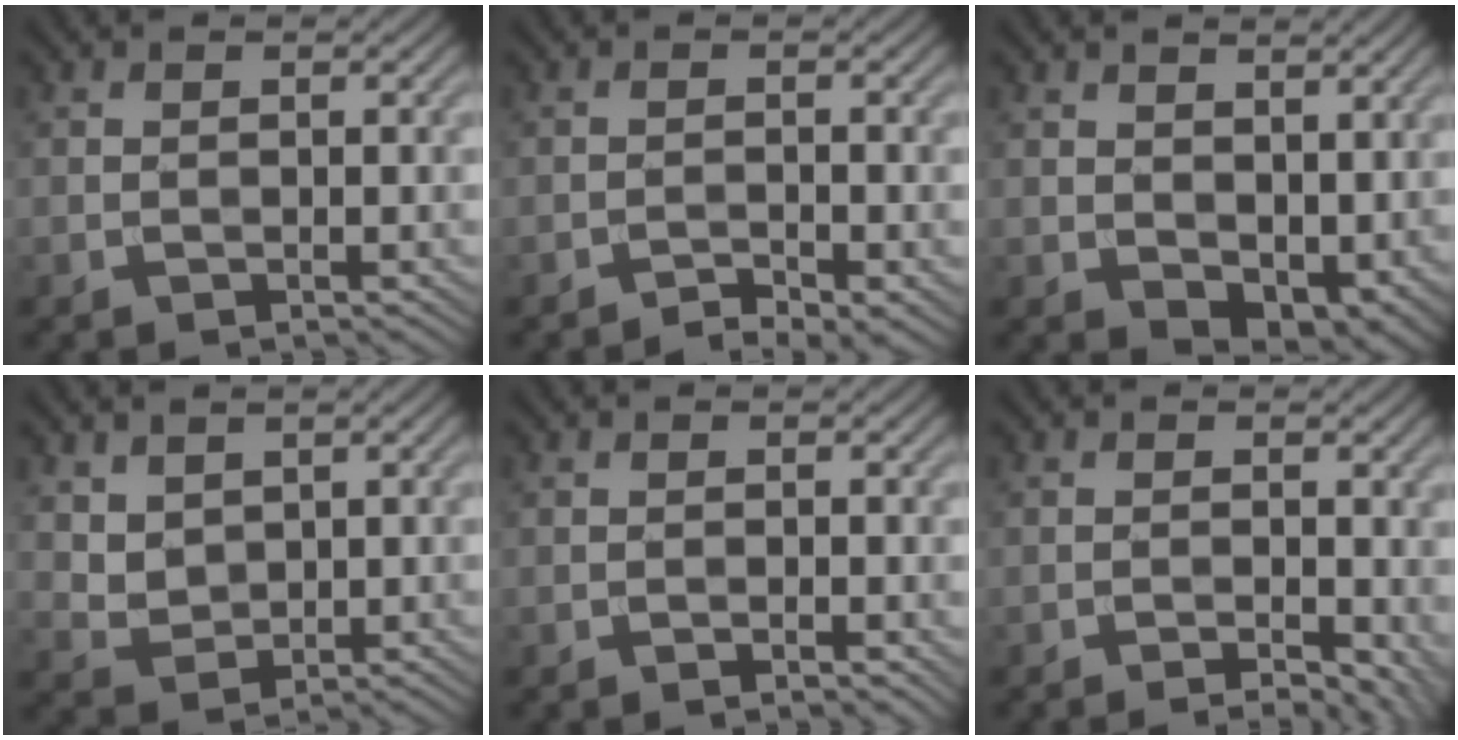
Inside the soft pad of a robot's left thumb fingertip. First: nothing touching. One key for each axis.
{"total": 2.4, "fx": -1.9, "fy": 0.5, "fz": 1.4, "tx": -0.025, "ty": 0.002, "tz": -0.034}
{"total": 6.0, "fx": 1.5, "fy": 3.9, "fz": 4.2, "tx": -0.081, "ty": -0.018, "tz": 0.038}
{"total": 3.8, "fx": 2.0, "fy": 2.8, "fz": 1.6, "tx": -0.053, "ty": -0.013, "tz": 0.047}
{"total": 0.8, "fx": -0.3, "fy": 0.2, "fz": 0.7, "tx": -0.012, "ty": -0.001, "tz": -0.004}
{"total": 4.4, "fx": -1.7, "fy": 1.9, "fz": 3.6, "tx": -0.044, "ty": -0.005, "tz": -0.015}